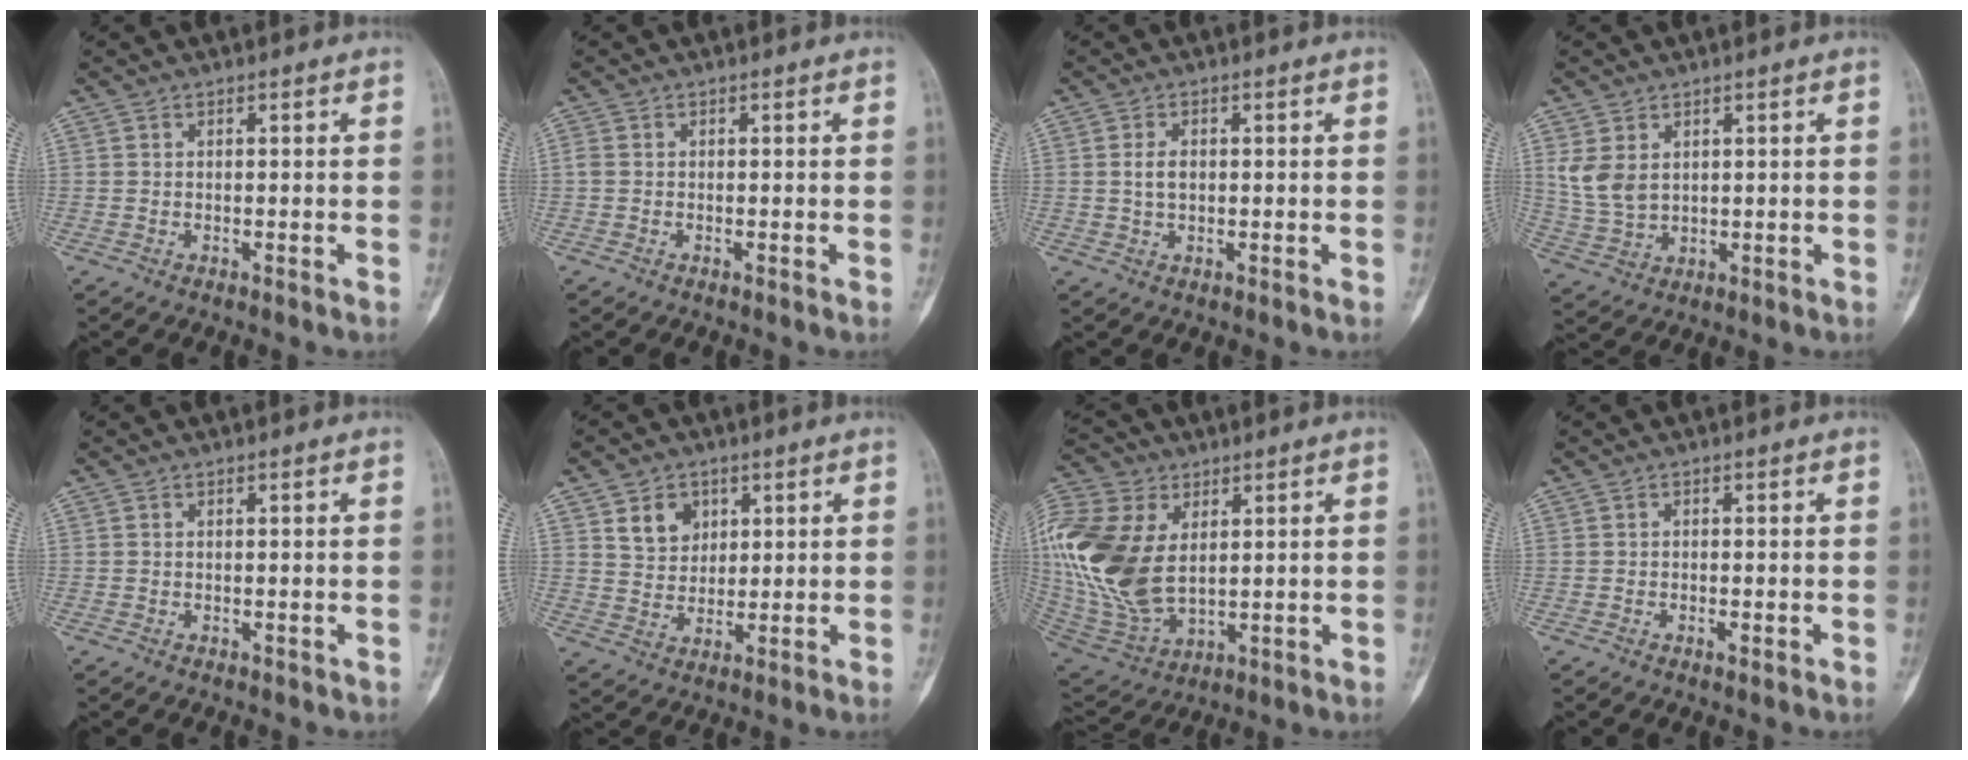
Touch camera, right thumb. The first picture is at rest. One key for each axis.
{"total": 0.9, "fx": 0.0, "fy": 0.7, "fz": 0.6, "tx": -0.015, "ty": -0.001, "tz": -0.002}
{"total": 3.0, "fx": 0.3, "fy": 1.9, "fz": 2.3, "tx": -0.042, "ty": 0.002, "tz": 0.007}
{"total": 6.5, "fx": 2.1, "fy": 4.6, "fz": 4.1, "tx": -0.077, "ty": -0.008, "tz": 0.058}
{"total": 0.0}
{"total": 6.7, "fx": 3.0, "fy": 5.2, "fz": 2.8, "tx": -0.023, "ty": -0.017, "tz": 0.057}
{"total": 22.1, "fx": 4.4, "fy": 14.0, "fz": 16.5, "tx": -0.372, "ty": -0.024, "tz": 0.091}
{"total": 1.3, "fx": -0.4, "fy": 0.6, "fz": 1.0, "tx": -0.018, "ty": -0.001, "tz": -0.007}